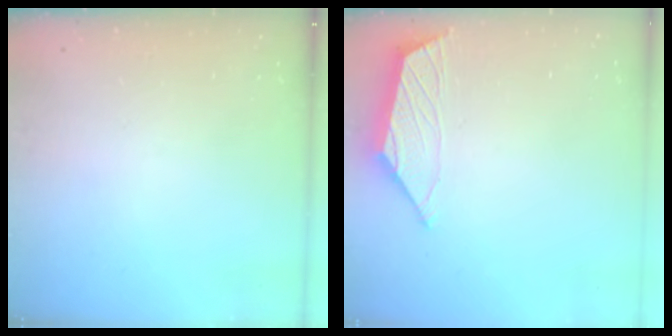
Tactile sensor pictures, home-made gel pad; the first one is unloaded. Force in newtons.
{"total": 2.3, "press": 2.3, "slide": 0.5}